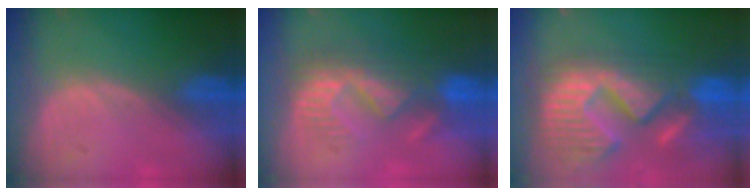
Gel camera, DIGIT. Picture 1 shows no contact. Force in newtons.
{"total": 8.6, "press": 8.1, "slide": 2.9}
{"total": 15.1, "press": 12.7, "slide": 8.2}